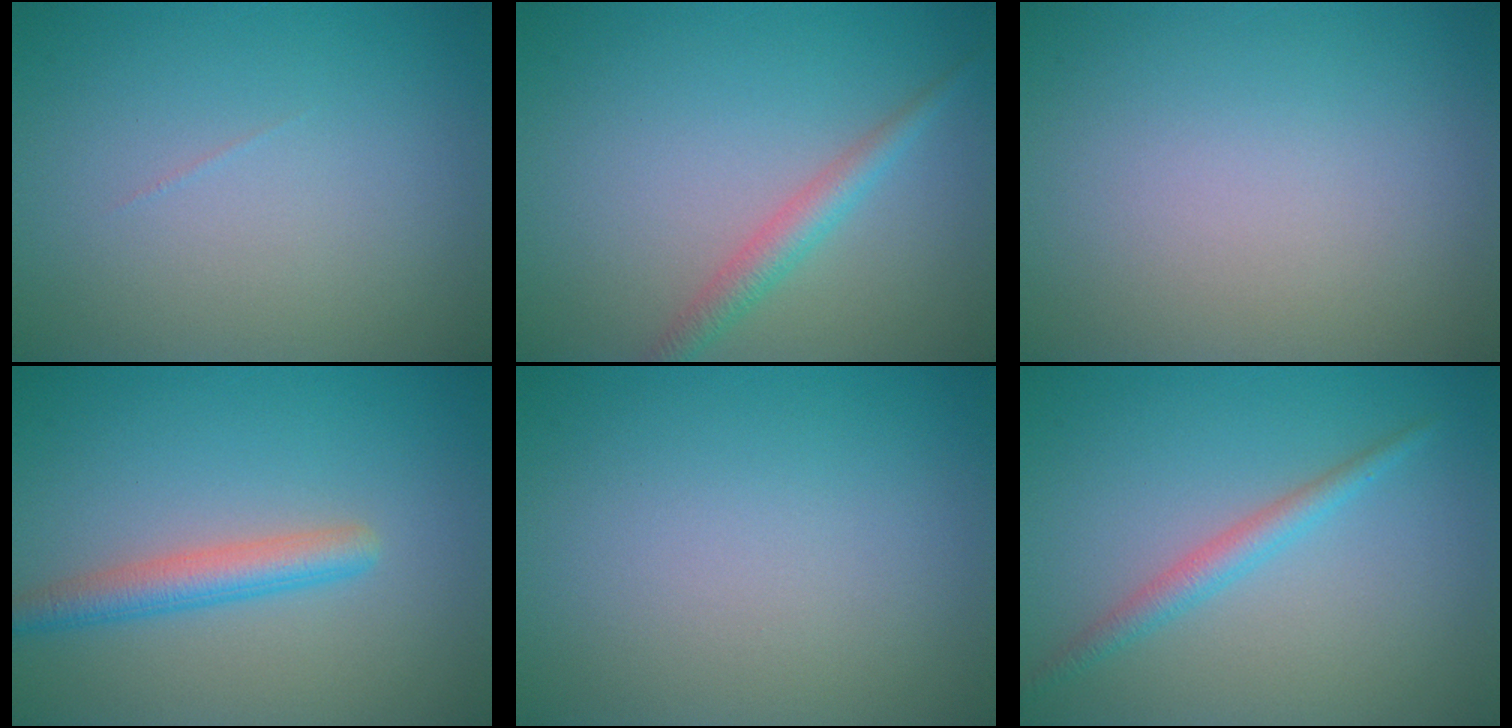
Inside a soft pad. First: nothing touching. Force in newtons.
{"total": 2.2, "press": 2.2, "slide": 0.1}
{"total": 0.0}
{"total": 3.0, "press": 3.0, "slide": 0.1}
{"total": 0.0}
{"total": 2.0, "press": 2.0, "slide": 0.1}